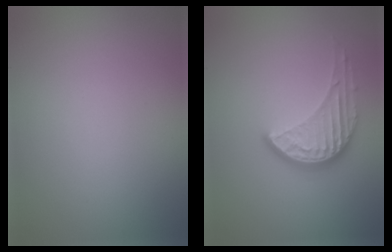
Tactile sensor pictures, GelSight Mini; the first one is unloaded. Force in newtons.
{"total": 3.9, "press": 3.0, "slide": 2.5}